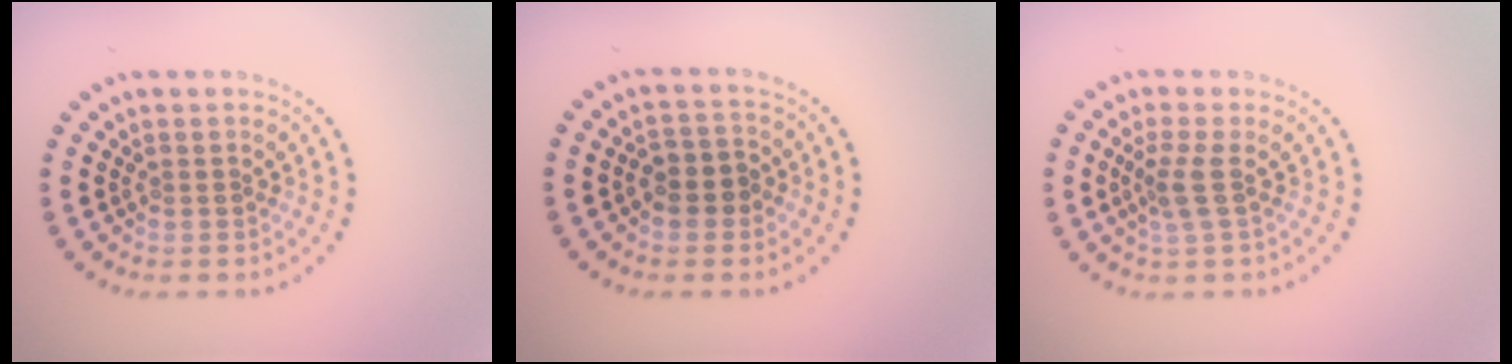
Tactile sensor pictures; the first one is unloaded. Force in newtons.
{"total": 2.6, "press": 2.4, "slide": 0.9}
{"total": 2.1, "press": 1.6, "slide": 1.4}